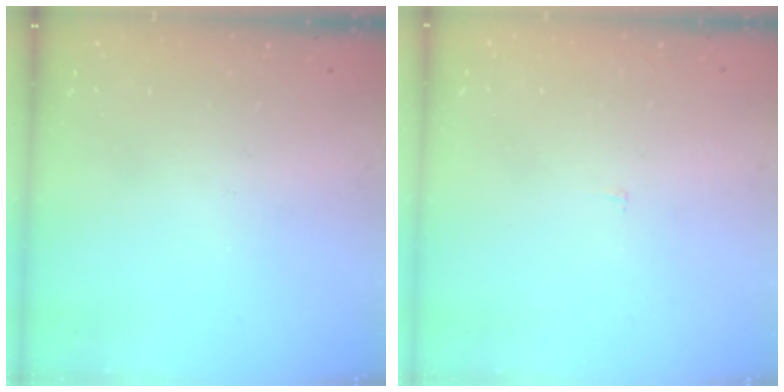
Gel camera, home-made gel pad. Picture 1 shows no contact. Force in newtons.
{"total": 2.2, "press": 2.2, "slide": 0.2}